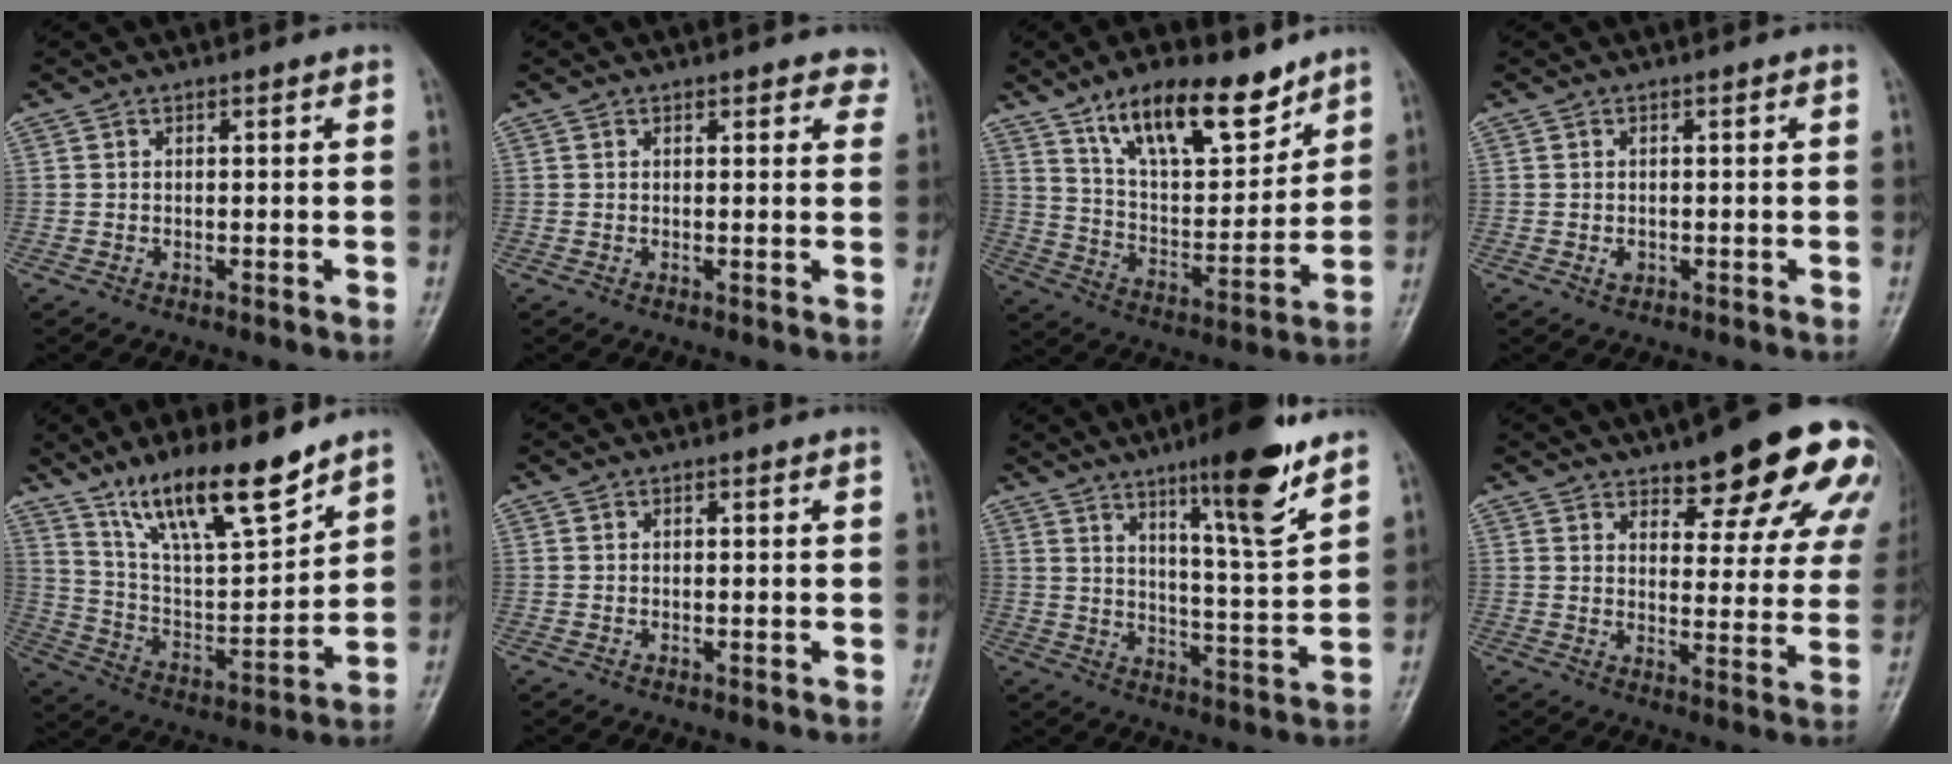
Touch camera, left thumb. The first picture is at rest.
{"total": 3.6, "force": [2.8, 1.6, 1.5], "torque": [0.012, -0.007, 0.023]}
{"total": 17.3, "force": [11.7, 6.6, 10.8], "torque": [-0.139, -0.066, 0.211]}
{"total": 1.3, "force": [-0.2, 1.0, 0.8], "torque": [-0.006, 0.000, -0.002]}
{"total": 17.3, "force": [12.6, 4.1, 11.1], "torque": [-0.166, -0.069, 0.237]}
{"total": 0.0}
{"total": 14.3, "force": [9.1, 1.8, 10.8], "torque": [-0.151, -0.061, 0.144]}
{"total": 18.4, "force": [11.6, 6.4, 12.7], "torque": [-0.117, -0.048, 0.144]}